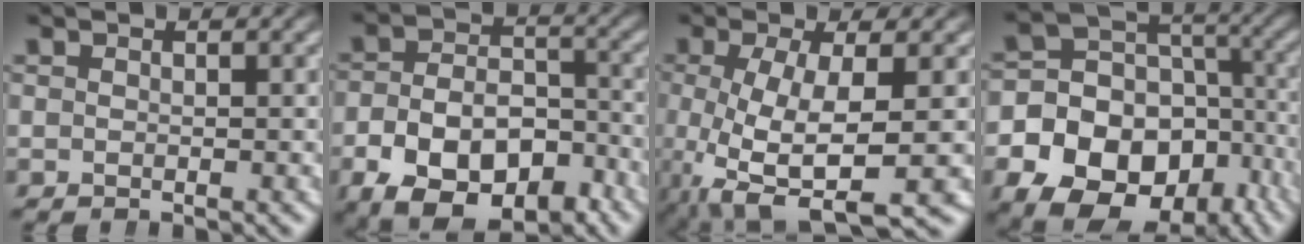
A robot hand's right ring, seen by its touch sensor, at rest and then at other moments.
{"total": 11.3, "force": [-6.0, 7.0, 6.5], "torque": [-0.108, -0.030, -0.085]}
{"total": 9.6, "force": [-3.4, 4.8, 7.5], "torque": [-0.165, -0.053, -0.027]}
{"total": 18.5, "force": [-6.4, 14.8, 9.1], "torque": [-0.200, -0.074, -0.086]}